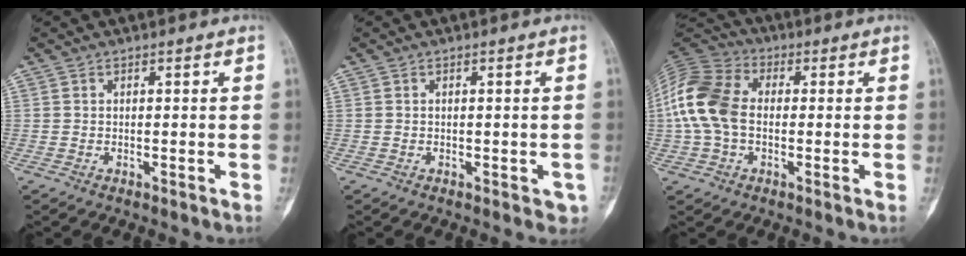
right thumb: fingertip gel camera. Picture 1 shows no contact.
{"total": 1.9, "force": [-0.6, 1.2, 1.3], "torque": [-0.002, 0.002, -0.004]}
{"total": 13.4, "force": [-0.3, 9.3, 9.7], "torque": [-0.207, 0.032, -0.015]}